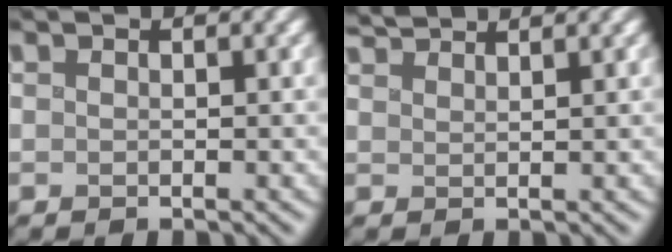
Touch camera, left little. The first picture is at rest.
{"total": 2.7, "force": [2.6, 0.2, 0.6], "torque": [-0.007, 0.011, 0.044]}